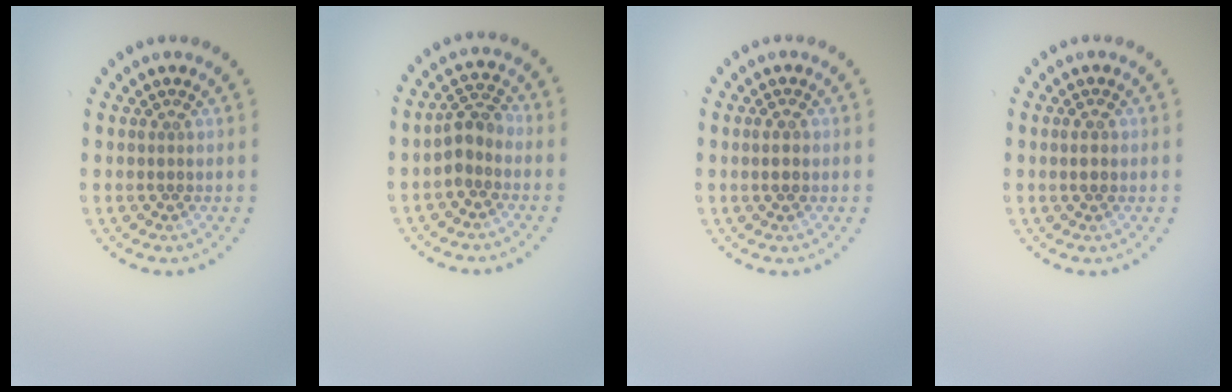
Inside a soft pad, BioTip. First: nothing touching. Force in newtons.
{"total": 2.4, "press": 2.2, "slide": 1.1}
{"total": 1.5, "press": 1.5, "slide": 0.1}
{"total": 1.4, "press": 1.4, "slide": 0.2}